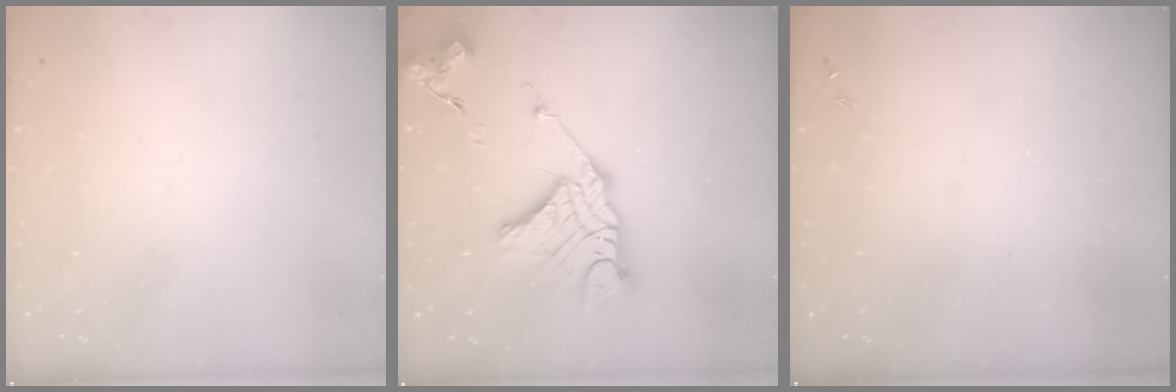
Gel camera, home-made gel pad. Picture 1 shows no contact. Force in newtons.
{"total": 15.1, "press": 15.1, "slide": 1.2}
{"total": 0.0}